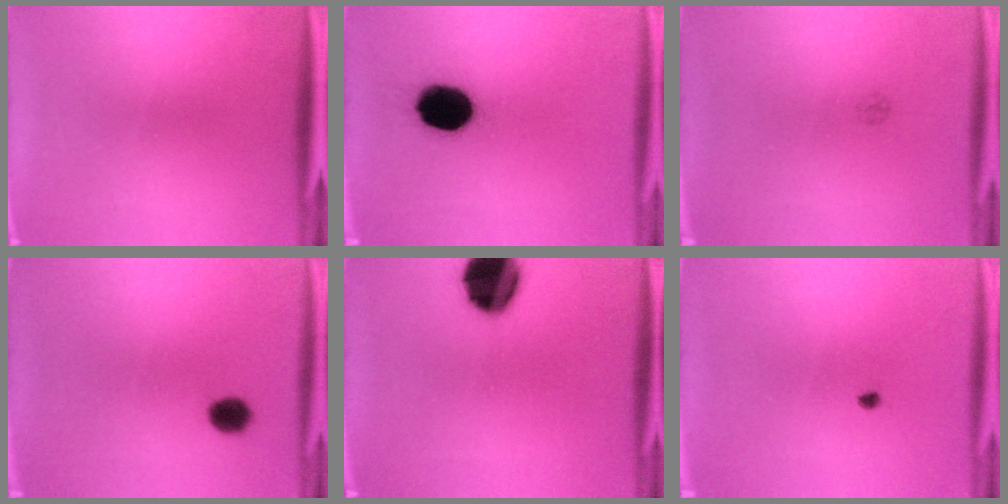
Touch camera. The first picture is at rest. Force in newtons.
{"total": 14.7}
{"total": 1.0}
{"total": 4.4}
{"total": 16.1}
{"total": 0.7}